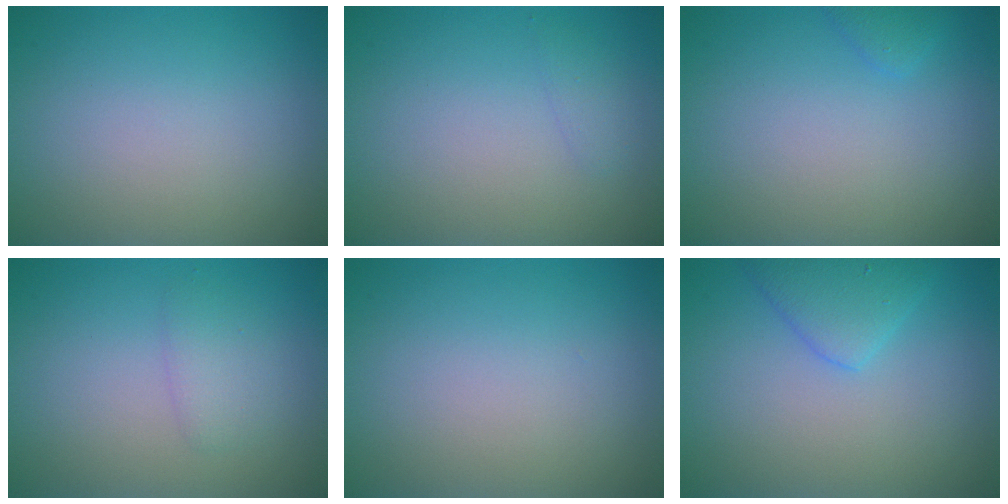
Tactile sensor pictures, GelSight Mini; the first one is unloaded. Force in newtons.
{"total": 0.8, "press": 0.8, "slide": 0.0}
{"total": 1.6, "press": 1.6, "slide": 0.2}
{"total": 1.6, "press": 1.6, "slide": 0.1}
{"total": 0.0}
{"total": 2.8, "press": 2.8, "slide": 0.2}